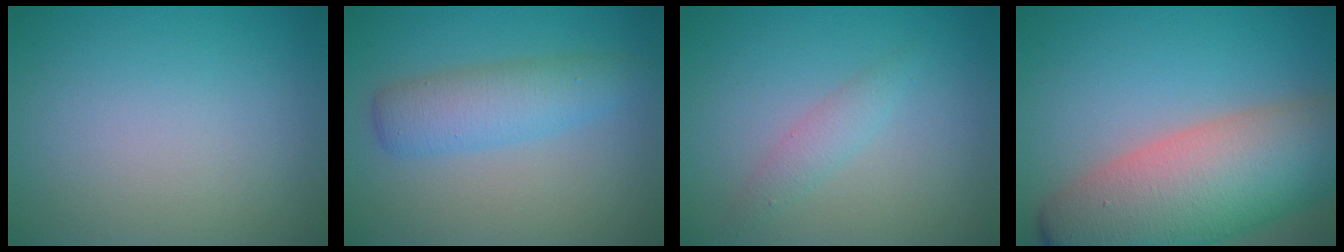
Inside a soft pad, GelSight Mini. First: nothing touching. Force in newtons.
{"total": 4.1, "press": 4.1, "slide": 0.2}
{"total": 1.6, "press": 1.6, "slide": 0.1}
{"total": 13.1, "press": 13.0, "slide": 0.7}